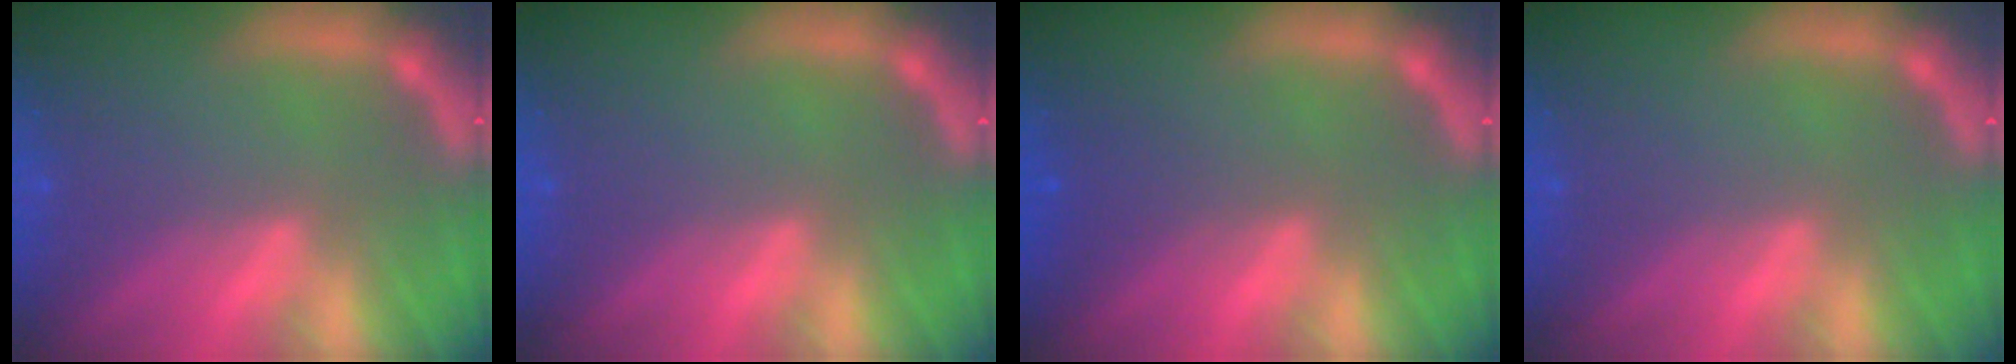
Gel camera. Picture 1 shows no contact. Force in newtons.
{"total": 0.0}
{"total": 1.5}
{"total": 0.0}